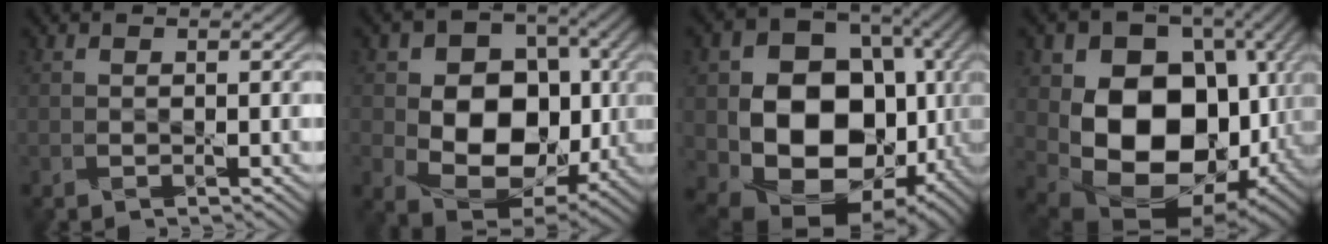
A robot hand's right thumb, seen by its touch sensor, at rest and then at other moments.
{"total": 13.3, "force": [-0.4, 9.9, 8.9], "torque": [-0.151, -0.011, -0.008]}
{"total": 16.6, "force": [-1.6, 12.9, 10.4], "torque": [-0.182, -0.048, -0.015]}
{"total": 16.2, "force": [-0.2, 12.1, 10.8], "torque": [-0.195, -0.041, 0.007]}